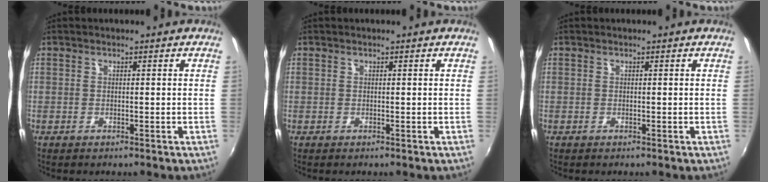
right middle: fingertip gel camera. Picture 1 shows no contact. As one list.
[{"total": 0.0}, {"total": 0.0}]